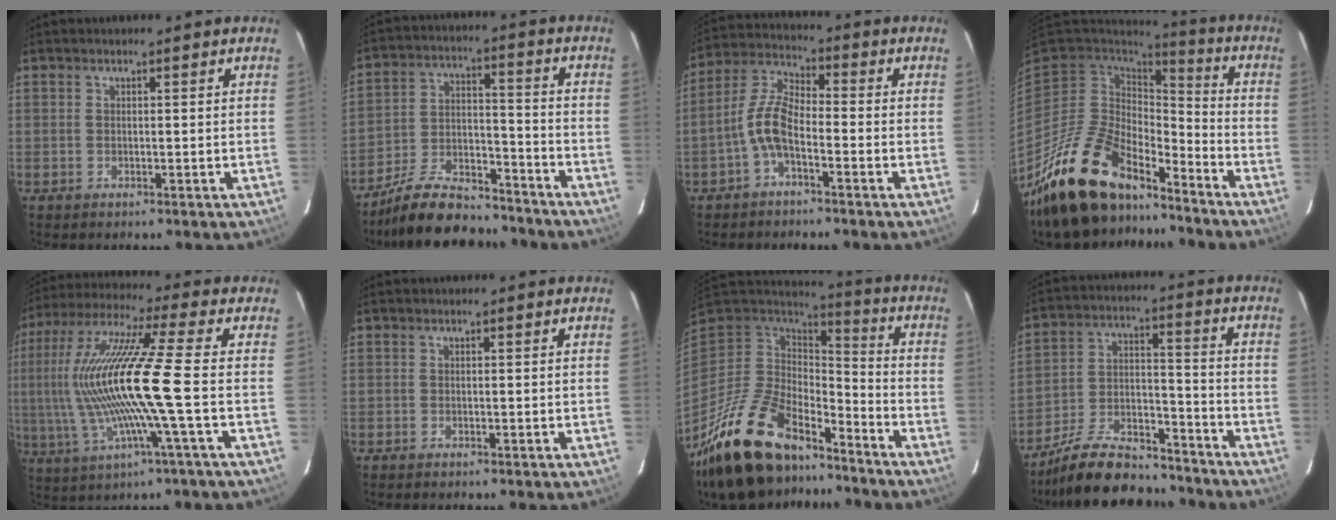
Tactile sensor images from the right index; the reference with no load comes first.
{"total": 17.1, "force": [-14.4, 5.6, 7.5], "torque": [-0.153, 0.009, -0.229]}
{"total": 7.0, "force": [-3.1, 2.7, 5.7], "torque": [-0.127, 0.017, -0.065]}
{"total": 21.3, "force": [-16.2, 8.9, 10.6], "torque": [-0.215, -0.017, -0.278]}
{"total": 17.8, "force": [-1.6, -0.1, 17.8], "torque": [-0.334, -0.006, -0.028]}
{"total": 0.0}
{"total": 25.9, "force": [-18.3, 11.2, 14.4], "torque": [-0.292, -0.017, -0.303]}
{"total": 19.1, "force": [-15.9, 6.4, 8.5], "torque": [-0.168, 0.012, -0.247]}